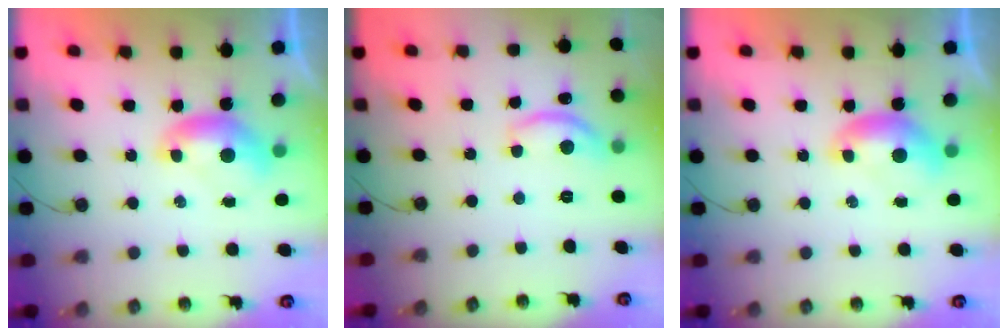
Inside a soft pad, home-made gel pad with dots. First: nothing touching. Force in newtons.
{"total": 7.1, "press": 7.1, "slide": 0.7}
{"total": 0.0}